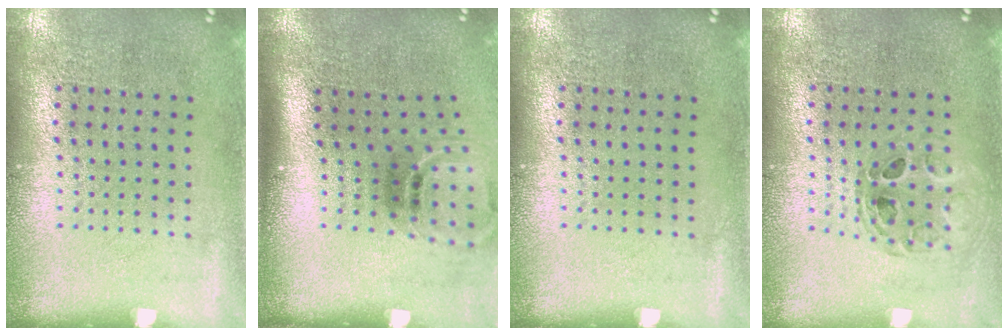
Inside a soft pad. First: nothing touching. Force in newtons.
{"total": 1.7, "press": 1.0, "slide": 1.3}
{"total": 0.0}
{"total": 0.8, "press": 0.8, "slide": 0.0}